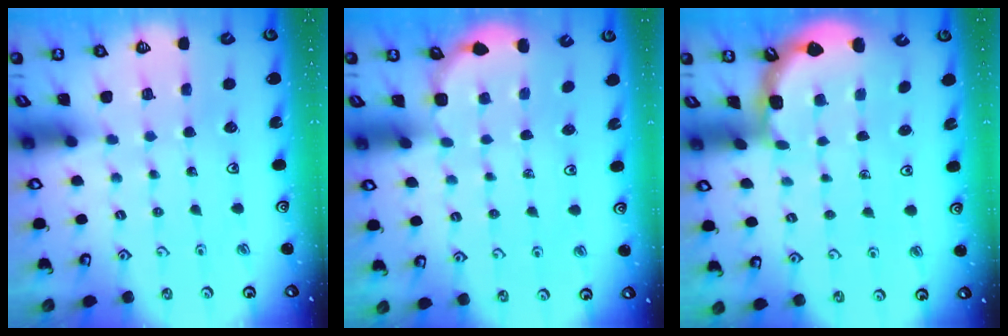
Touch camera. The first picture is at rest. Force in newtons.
{"total": 2.5, "press": 2.2, "slide": 1.2}
{"total": 1.9, "press": 1.9, "slide": 0.3}